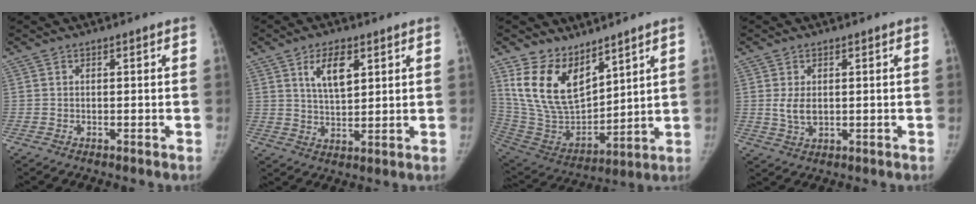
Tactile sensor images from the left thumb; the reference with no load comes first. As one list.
[{"total": 8.1, "force": [3.8, 4.0, 6.0], "torque": [-0.086, -0.022, 0.068]}, {"total": 16.6, "force": [10.4, 8.8, 9.5], "torque": [-0.140, -0.062, 0.227]}, {"total": 4.1, "force": [0.5, 2.5, 3.3], "torque": [-0.067, -0.007, 0.013]}]